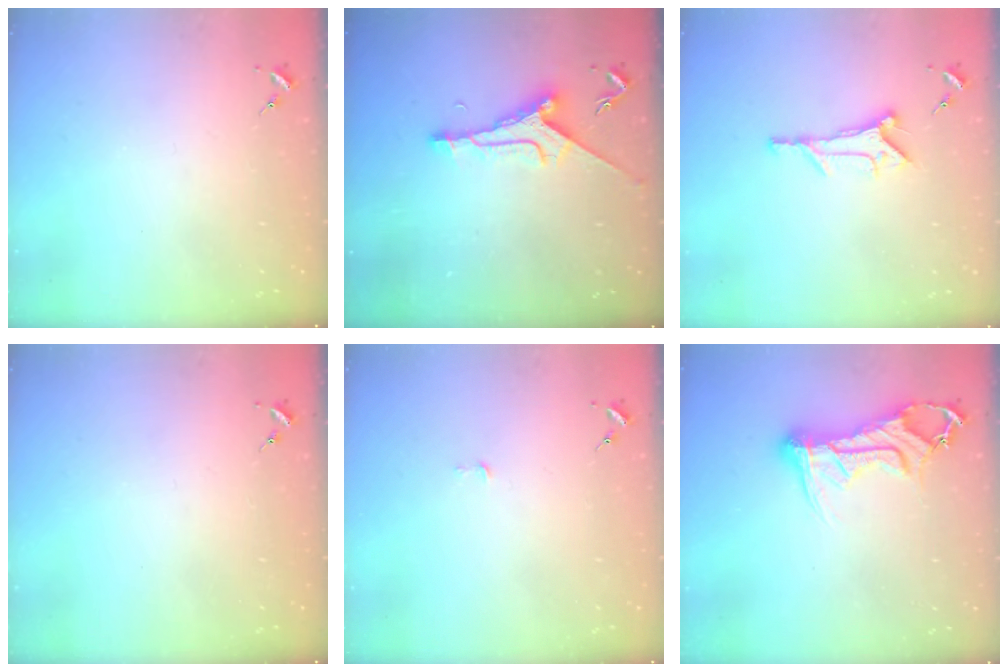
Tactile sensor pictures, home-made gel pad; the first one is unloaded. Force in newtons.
{"total": 9.1, "press": 9.1, "slide": 0.8}
{"total": 8.3, "press": 8.3, "slide": 0.4}
{"total": 0.0}
{"total": 2.6, "press": 2.6, "slide": 0.2}
{"total": 14.0, "press": 14.0, "slide": 1.6}